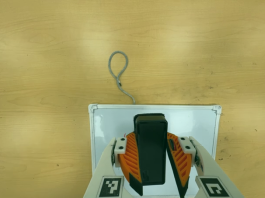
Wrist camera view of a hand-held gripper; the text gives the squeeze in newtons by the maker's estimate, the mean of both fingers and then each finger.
{"total": 9.6, "left": 9.5, "right": 9.7}